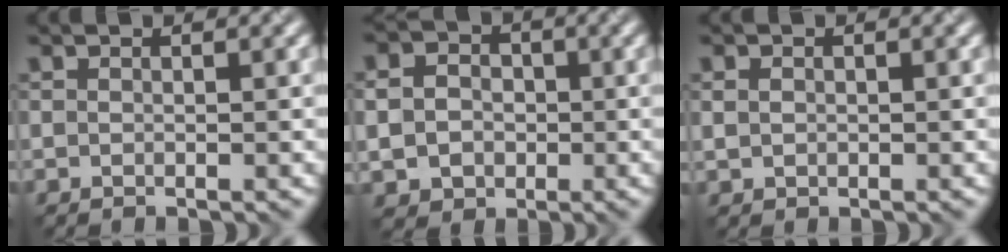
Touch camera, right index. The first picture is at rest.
{"total": 4.7, "force": [-0.3, 4.2, 2.1], "torque": [-0.030, 0.004, -0.014]}
{"total": 1.0, "force": [0.2, 0.9, 0.5], "torque": [-0.008, -0.001, 0.004]}